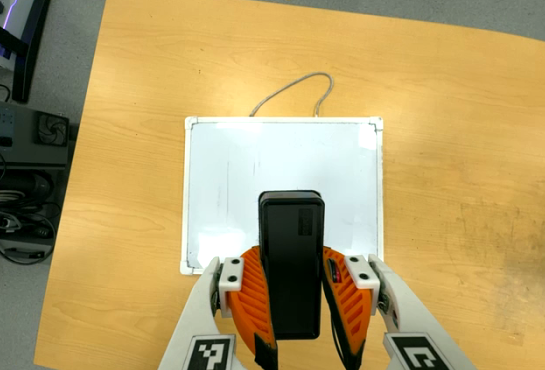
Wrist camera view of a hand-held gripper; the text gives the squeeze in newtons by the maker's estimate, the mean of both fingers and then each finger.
{"total": 8.8, "left": 7.4, "right": 10.2}